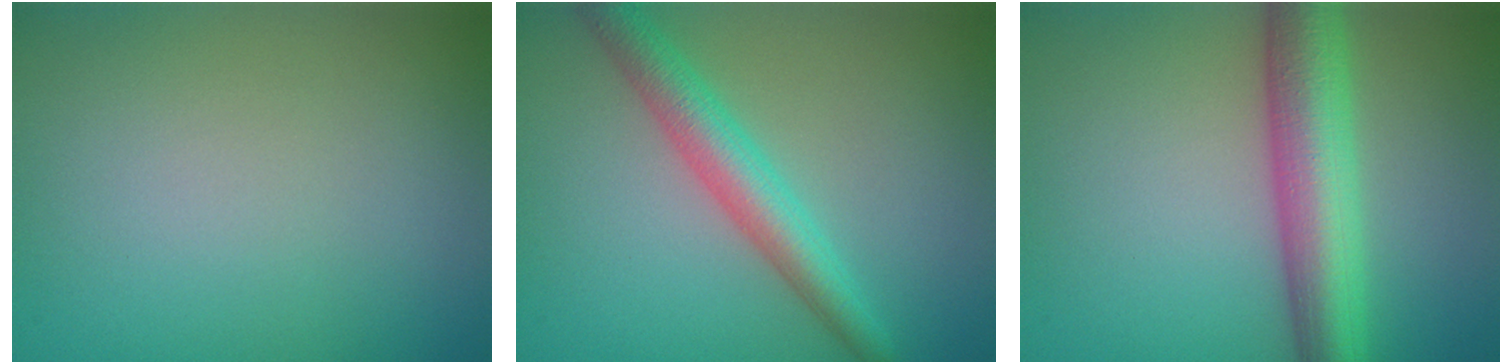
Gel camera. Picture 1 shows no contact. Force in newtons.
{"total": 4.1, "press": 4.1, "slide": 0.1}
{"total": 7.0, "press": 7.0, "slide": 0.0}